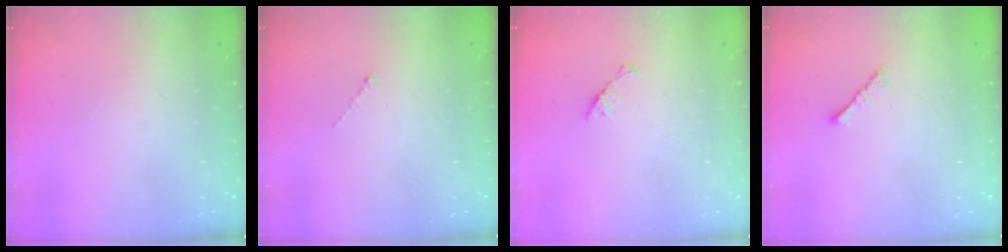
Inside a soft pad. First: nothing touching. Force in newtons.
{"total": 0.0}
{"total": 3.0, "press": 3.0, "slide": 0.3}
{"total": 2.2, "press": 2.1, "slide": 0.5}